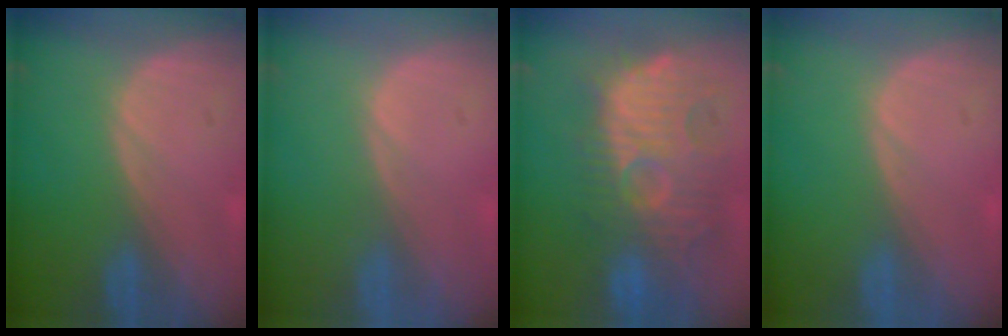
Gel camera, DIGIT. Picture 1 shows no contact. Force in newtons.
{"total": 0.5, "press": 0.1, "slide": 0.5}
{"total": 11.7, "press": 11.5, "slide": 2.4}
{"total": 0.0}